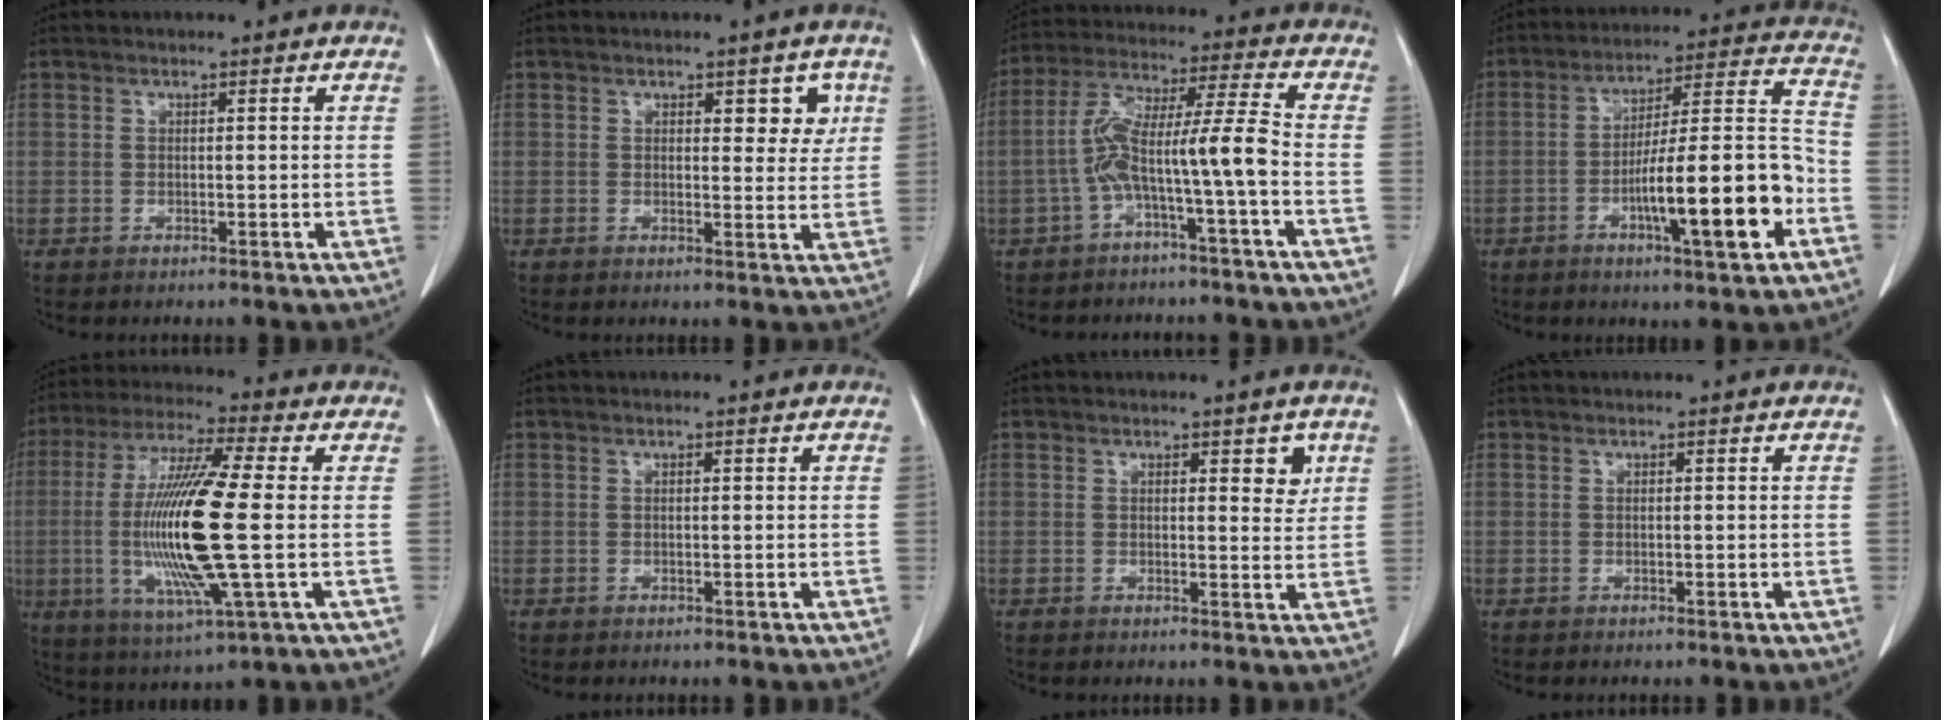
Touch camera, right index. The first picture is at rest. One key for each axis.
{"total": 4.1, "fx": 1.7, "fy": 2.1, "fz": 3.0, "tx": -0.022, "ty": -0.001, "tz": 0.019}
{"total": 9.7, "fx": -3.0, "fy": -0.5, "fz": 9.2, "tx": -0.176, "ty": 0.035, "tz": -0.055}
{"total": 16.5, "fx": -5.9, "fy": 1.7, "fz": 15.4, "tx": -0.242, "ty": 0.011, "tz": -0.088}
{"total": 17.5, "fx": -1.3, "fy": 1.2, "fz": 17.4, "tx": -0.361, "ty": -0.010, "tz": -0.028}
{"total": 0.0}
{"total": 3.1, "fx": 1.5, "fy": 1.2, "fz": 2.4, "tx": -0.025, "ty": -0.007, "tz": 0.017}
{"total": 0.0}